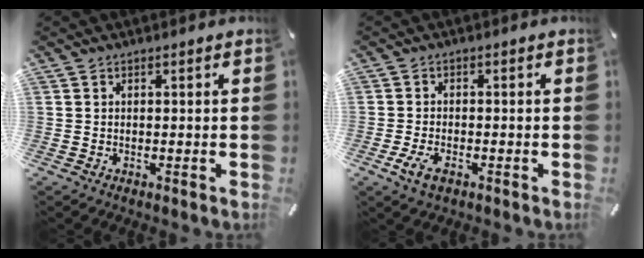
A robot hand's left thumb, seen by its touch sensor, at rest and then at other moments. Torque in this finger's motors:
{"motor_torque": [-0.17, 0.84, 0.31, 0.37, 0.02]}